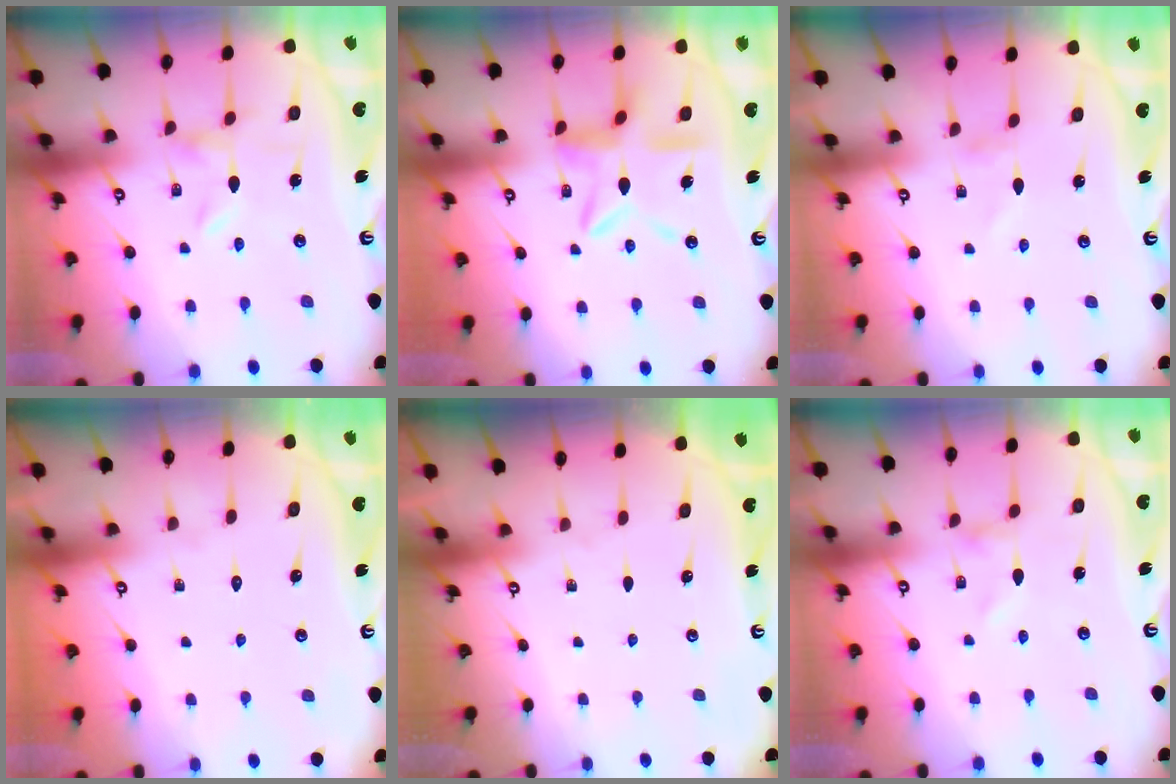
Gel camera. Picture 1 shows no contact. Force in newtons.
{"total": 11.9, "press": 11.8, "slide": 1.2}
{"total": 1.0, "press": 1.0, "slide": 0.1}
{"total": 1.5, "press": 1.5, "slide": 0.1}
{"total": 0.0}
{"total": 0.9, "press": 0.9, "slide": 0.1}